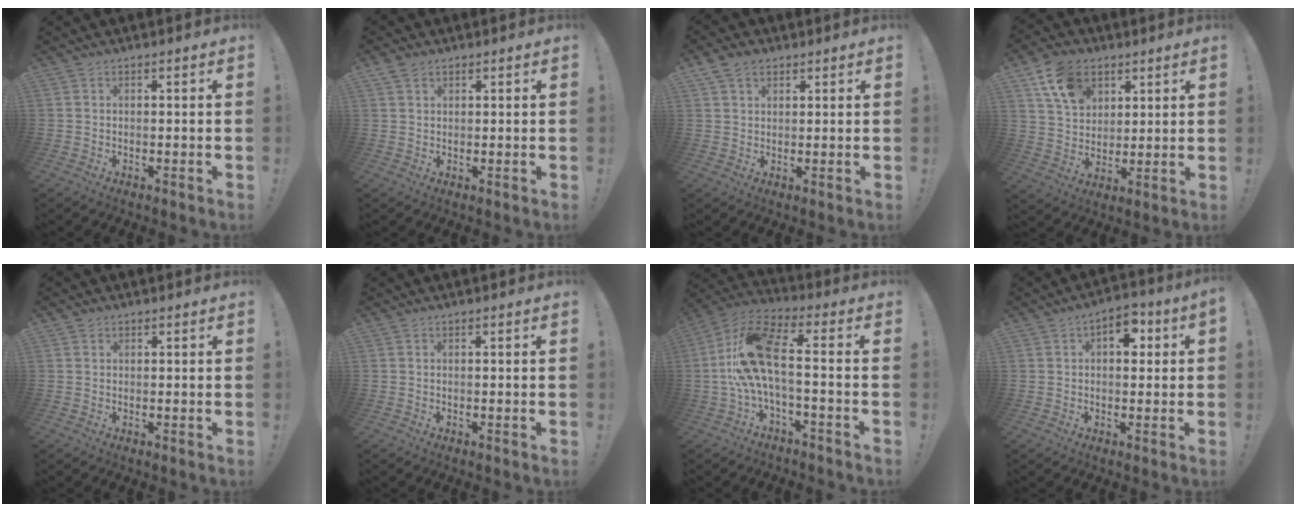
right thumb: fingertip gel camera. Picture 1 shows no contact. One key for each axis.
{"total": 3.0, "fx": 2.1, "fy": 1.8, "fz": 1.1, "tx": -0.021, "ty": -0.005, "tz": 0.040}
{"total": 5.3, "fx": 3.0, "fy": 3.8, "fz": 2.3, "tx": -0.039, "ty": -0.005, "tz": 0.058}
{"total": 13.3, "fx": 6.9, "fy": 9.5, "fz": 6.2, "tx": -0.100, "ty": -0.025, "tz": 0.135}
{"total": 1.3, "fx": 0.9, "fy": 0.9, "fz": 0.2, "tx": 0.001, "ty": -0.001, "tz": 0.016}
{"total": 0.0}
{"total": 15.6, "fx": -0.1, "fy": 5.5, "fz": 14.6, "tx": -0.272, "ty": 0.010, "tz": -0.003}
{"total": 6.3, "fx": 1.4, "fy": 3.9, "fz": 4.8, "tx": -0.054, "ty": -0.001, "tz": 0.020}